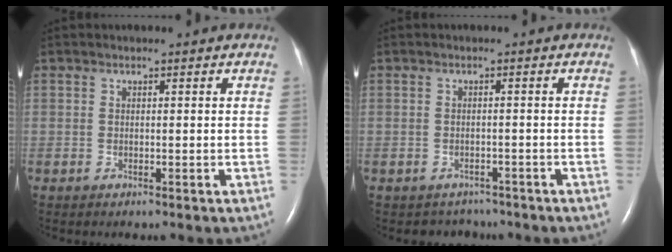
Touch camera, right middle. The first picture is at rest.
{"total": 3.0, "force": [-2.6, 1.5, -0.6], "torque": [0.000, 0.009, -0.035]}